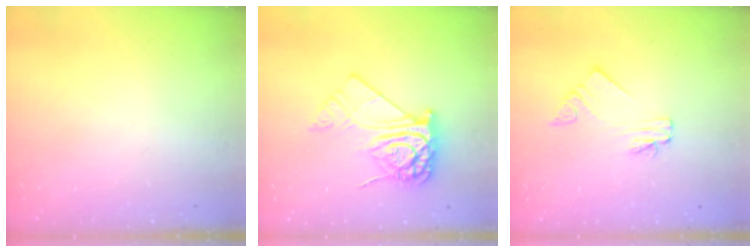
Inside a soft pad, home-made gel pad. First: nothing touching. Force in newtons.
{"total": 12.8, "press": 12.7, "slide": 1.2}
{"total": 2.0, "press": 2.0, "slide": 0.1}